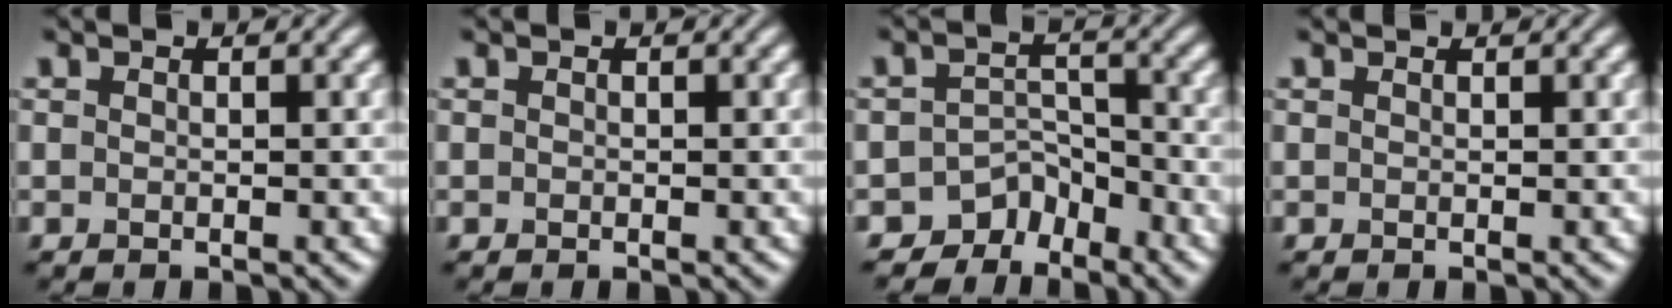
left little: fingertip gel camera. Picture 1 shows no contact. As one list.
[{"total": 0.0}, {"total": 4.5, "force": [-3.8, 2.3, 0.5], "torque": [0.011, 0.005, -0.060]}, {"total": 0.7, "force": [0.7, 0.1, 0.2], "torque": [-0.006, -0.003, 0.005]}]